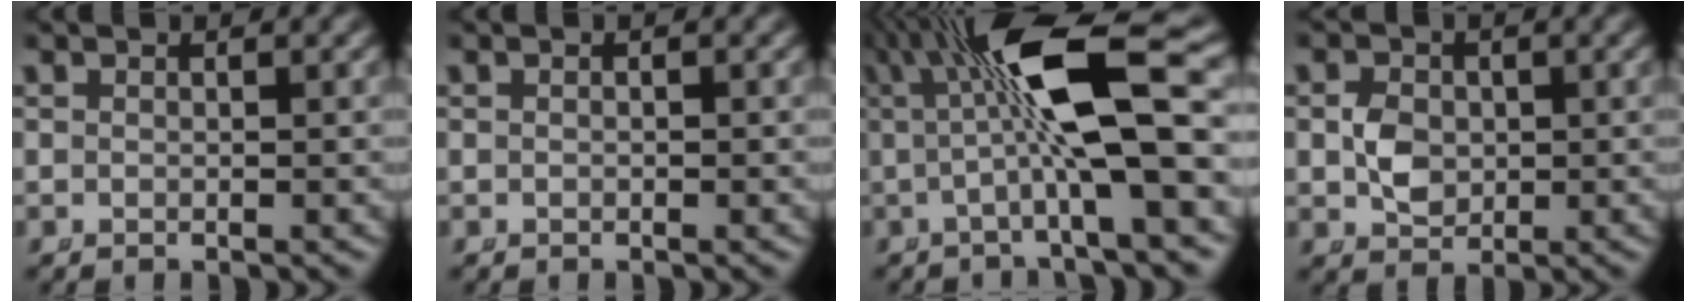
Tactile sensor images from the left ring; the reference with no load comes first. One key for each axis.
{"total": 0.0}
{"total": 8.9, "fx": 1.5, "fy": 2.3, "fz": 8.4, "tx": -0.139, "ty": 0.006, "tz": 0.028}
{"total": 2.5, "fx": -0.3, "fy": 1.9, "fz": 1.6, "tx": -0.026, "ty": -0.009, "tz": 0.003}